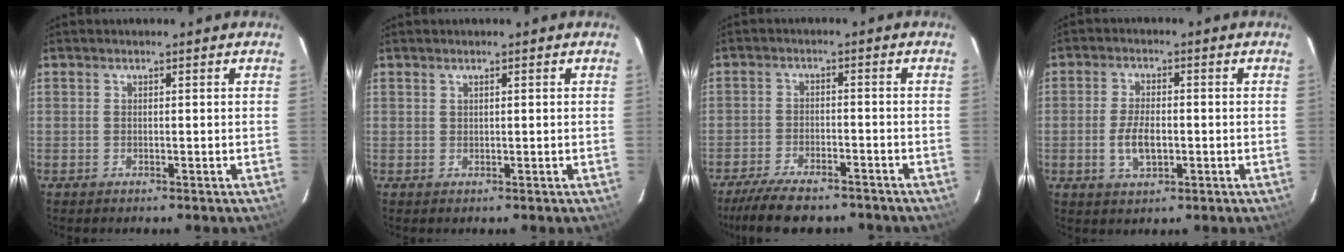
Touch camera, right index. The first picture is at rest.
{"total": 0.5, "force": [0.3, 0.1, 0.4], "torque": [-0.007, 0.003, 0.006]}
{"total": 11.9, "force": [-10.0, 3.4, 5.5], "torque": [-0.123, -0.021, -0.161]}
{"total": 5.6, "force": [-1.3, 2.7, 4.8], "torque": [-0.098, -0.001, -0.021]}